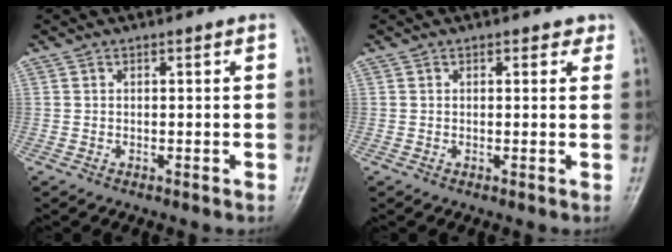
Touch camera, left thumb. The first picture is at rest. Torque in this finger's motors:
{"motor_torque": [-0.38, 0.15, -0.10, 0.20, 0.01]}